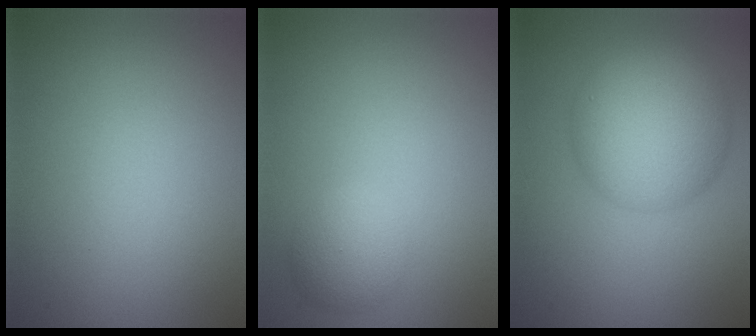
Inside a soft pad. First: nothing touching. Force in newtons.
{"total": 2.5, "press": 2.5, "slide": 0.2}
{"total": 8.1, "press": 8.1, "slide": 0.4}